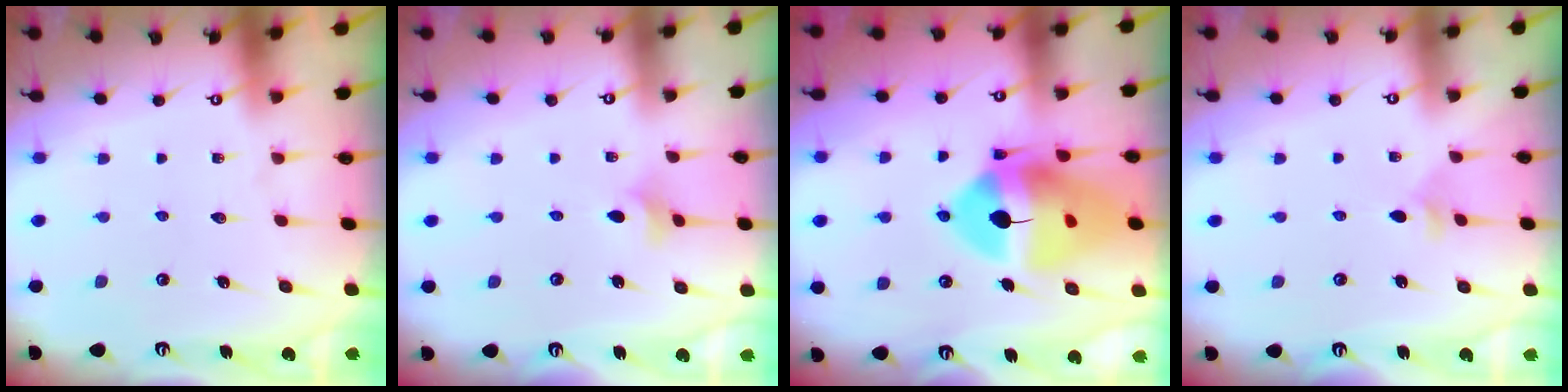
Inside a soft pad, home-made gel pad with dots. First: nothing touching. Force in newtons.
{"total": 3.3, "press": 3.2, "slide": 0.8}
{"total": 18.1, "press": 18.0, "slide": 2.4}
{"total": 3.0, "press": 2.9, "slide": 0.8}